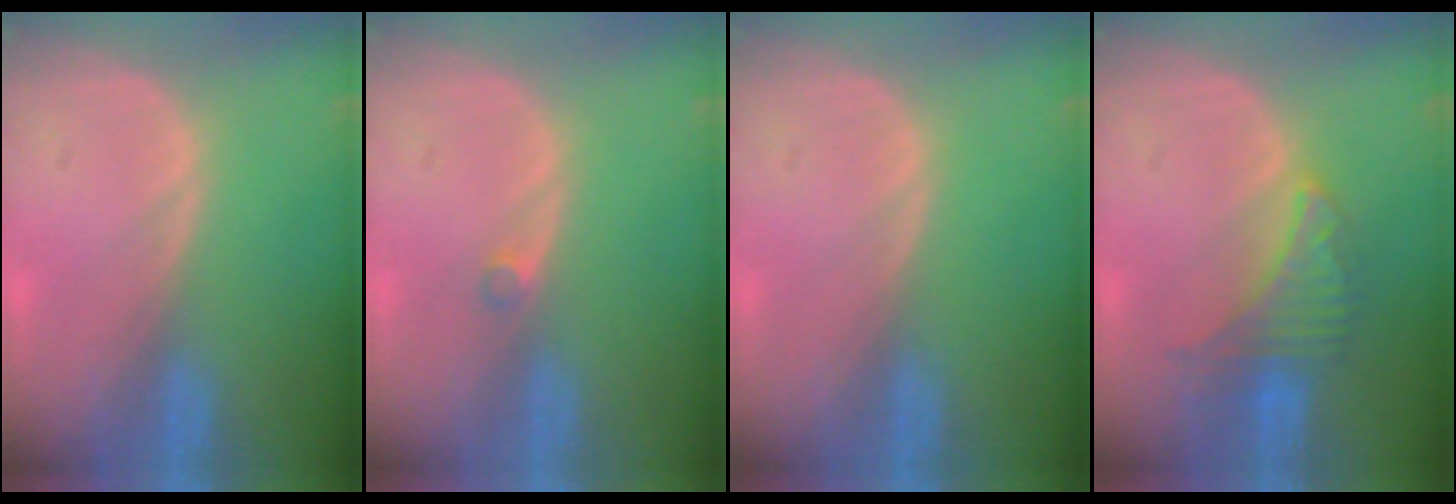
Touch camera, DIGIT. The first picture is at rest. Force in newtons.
{"total": 1.0, "press": 0.9, "slide": 0.5}
{"total": 0.0}
{"total": 5.5, "press": 5.5, "slide": 0.4}